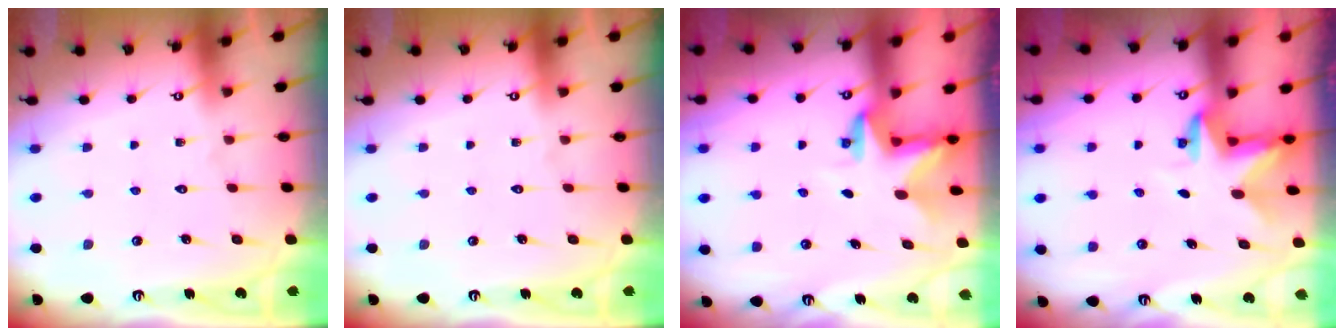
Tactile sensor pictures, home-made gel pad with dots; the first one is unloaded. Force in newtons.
{"total": 0.0}
{"total": 2.8, "press": 2.8, "slide": 0.2}
{"total": 3.0, "press": 3.0, "slide": 0.1}